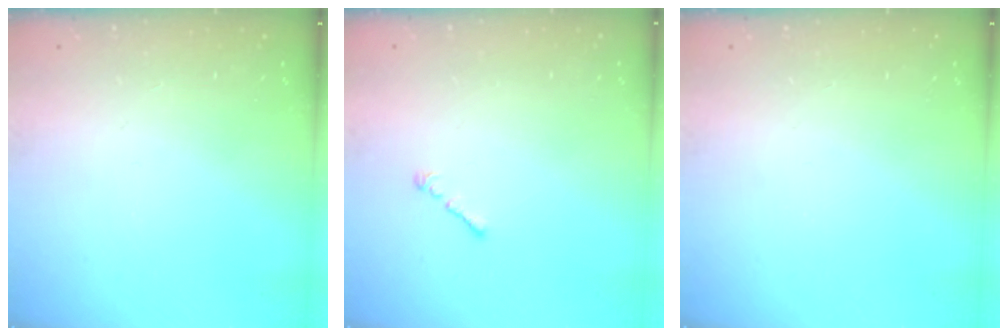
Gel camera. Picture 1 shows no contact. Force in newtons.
{"total": 1.0, "press": 0.9, "slide": 0.5}
{"total": 0.0}